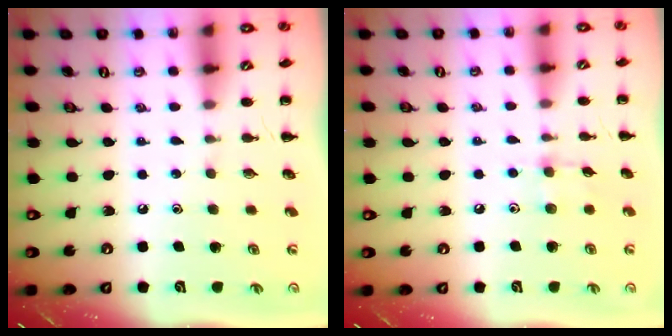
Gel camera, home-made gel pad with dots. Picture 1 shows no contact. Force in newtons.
{"total": 4.0, "press": 3.7, "slide": 1.4}